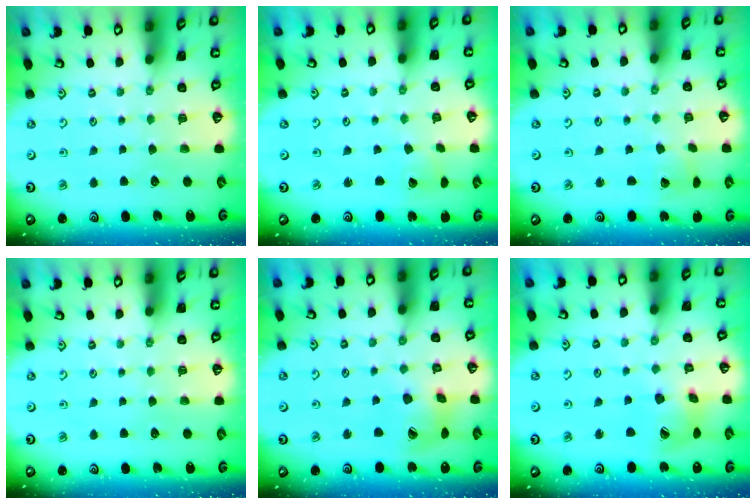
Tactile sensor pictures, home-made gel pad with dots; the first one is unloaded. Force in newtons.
{"total": 2.2, "press": 2.2, "slide": 0.1}
{"total": 2.9, "press": 2.9, "slide": 0.2}
{"total": 0.0}
{"total": 11.4, "press": 11.3, "slide": 1.3}
{"total": 11.5, "press": 11.4, "slide": 1.3}